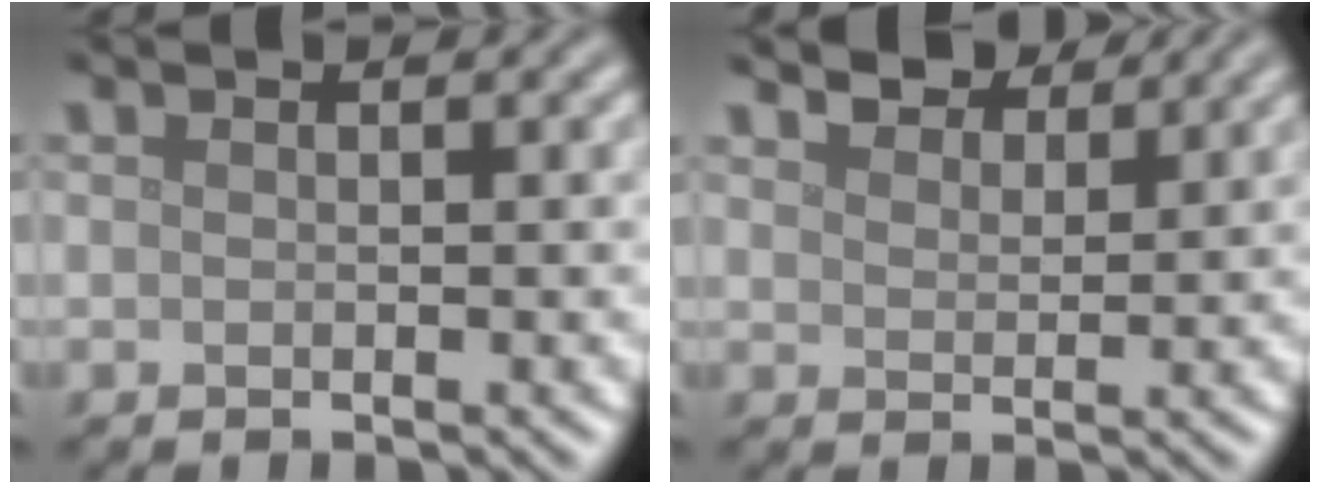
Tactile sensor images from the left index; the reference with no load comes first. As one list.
[{"total": 4.3, "force": [4.0, 1.1, 1.2], "torque": [-0.030, 0.000, 0.073]}]